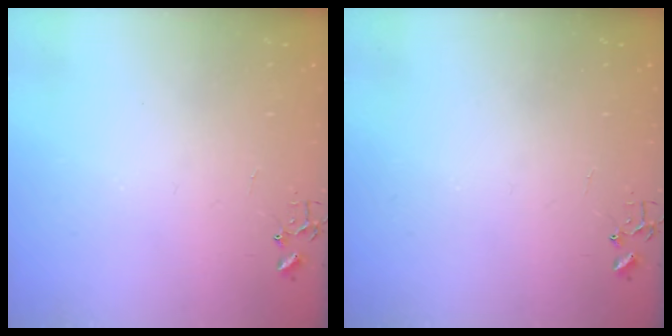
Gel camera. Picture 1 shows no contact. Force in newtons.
{"total": 0.0}